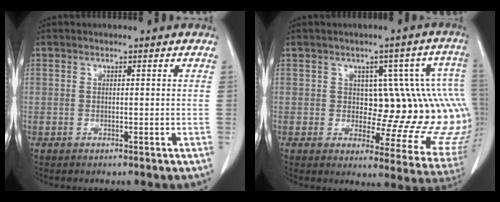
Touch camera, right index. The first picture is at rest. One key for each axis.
{"total": 14.2, "fx": 1.4, "fy": 6.3, "fz": 12.6, "tx": -0.122, "ty": 0.018, "tz": 0.021}